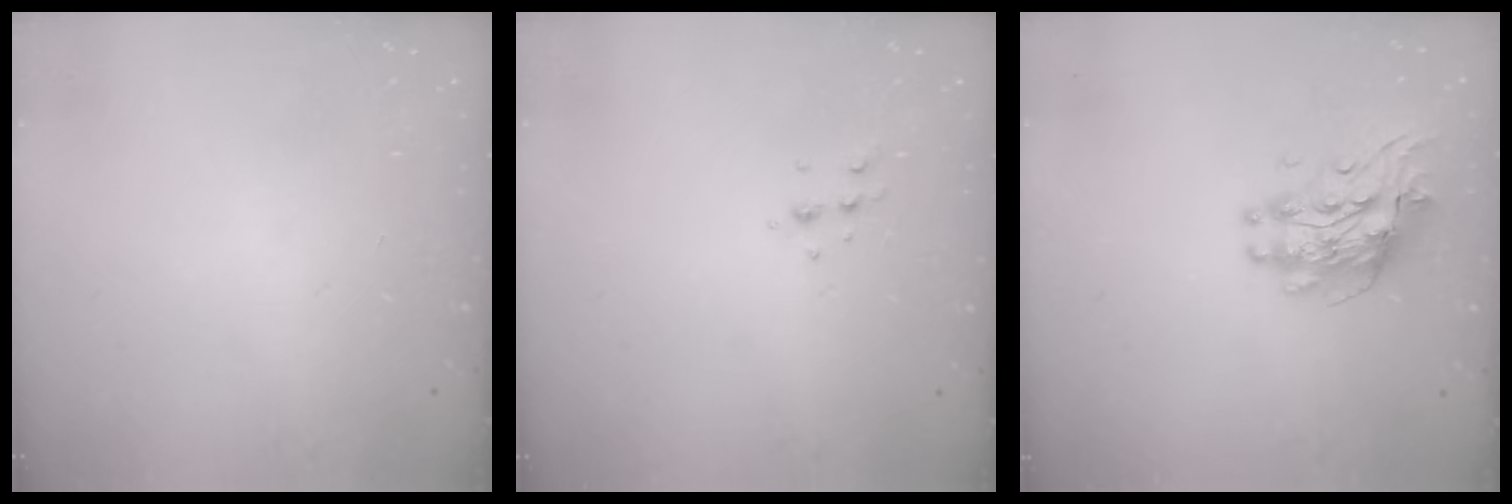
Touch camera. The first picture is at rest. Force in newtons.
{"total": 4.3, "press": 4.2, "slide": 0.9}
{"total": 9.8, "press": 9.7, "slide": 0.8}